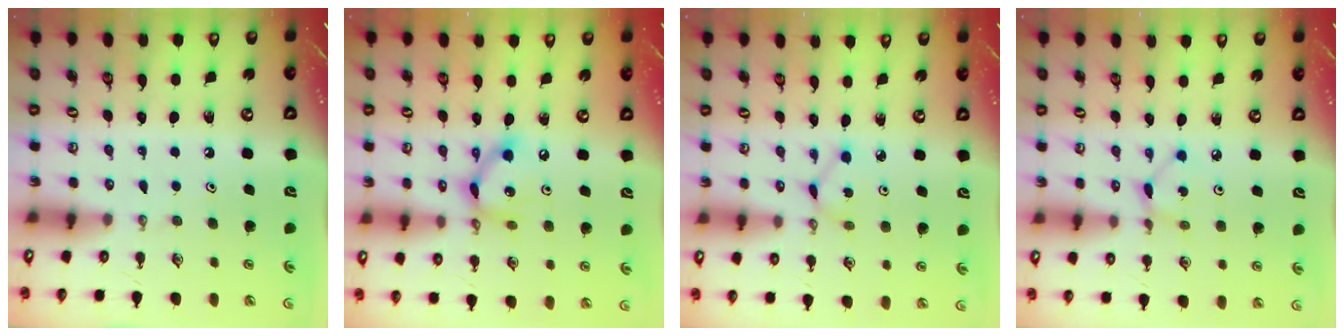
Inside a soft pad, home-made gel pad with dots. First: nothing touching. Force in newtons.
{"total": 10.3, "press": 10.3, "slide": 0.7}
{"total": 2.3, "press": 2.3, "slide": 0.3}
{"total": 2.4, "press": 2.4, "slide": 0.1}